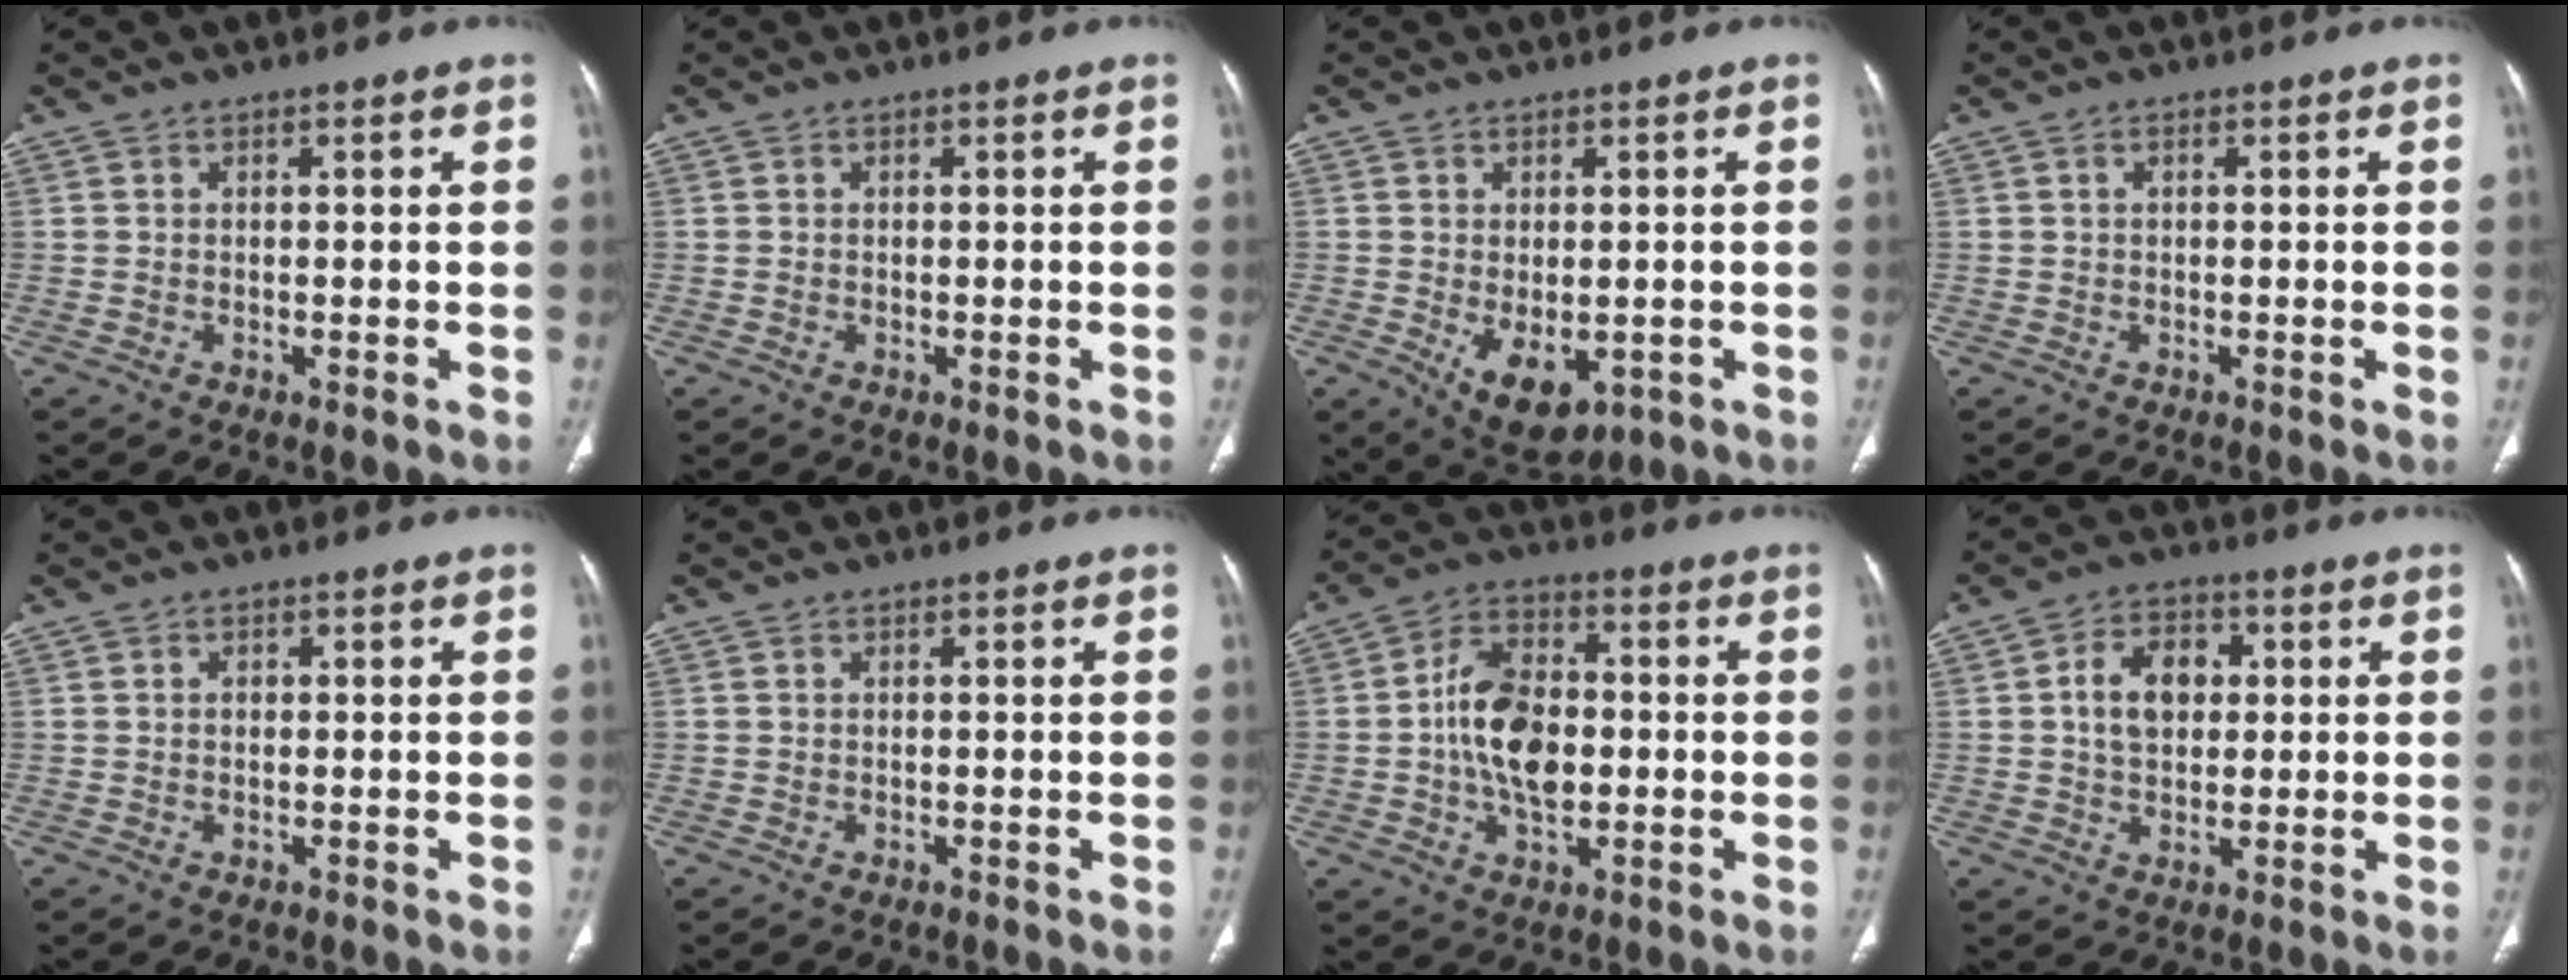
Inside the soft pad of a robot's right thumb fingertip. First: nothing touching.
{"total": 0.0}
{"total": 8.2, "force": [-2.1, 4.7, 6.4], "torque": [-0.085, -0.011, -0.014]}
{"total": 0.6, "force": [0.2, 0.3, 0.6], "torque": [-0.009, 0.000, 0.000]}
{"total": 0.8, "force": [0.2, 0.7, 0.5], "torque": [-0.008, 0.002, 0.003]}
{"total": 0.0}
{"total": 12.5, "force": [-0.7, 7.9, 9.7], "torque": [-0.152, 0.017, -0.017]}
{"total": 8.8, "force": [1.4, 6.3, 6.0], "torque": [-0.078, 0.009, 0.021]}